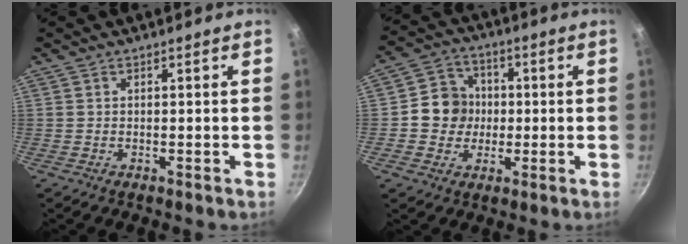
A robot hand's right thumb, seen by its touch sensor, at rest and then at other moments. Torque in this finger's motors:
{"motor_torque": [0.38, 1.27, 0.29, -0.49, 0.00]}